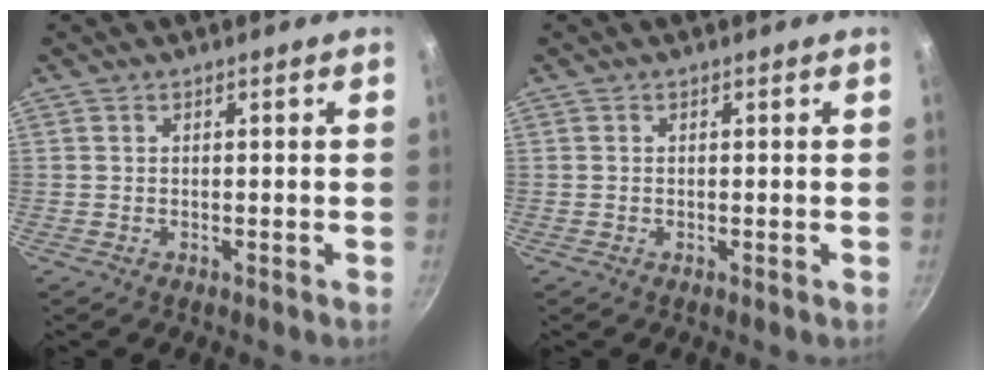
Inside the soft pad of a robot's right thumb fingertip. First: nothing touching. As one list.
[{"total": 0.0}]